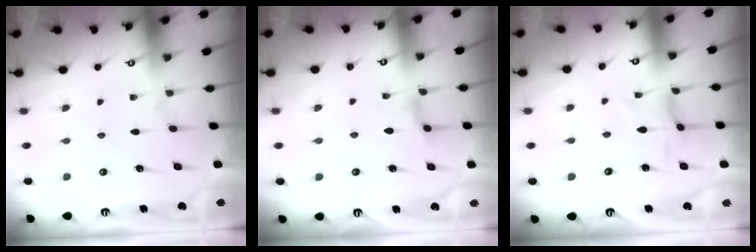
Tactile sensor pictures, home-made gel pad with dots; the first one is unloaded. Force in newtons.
{"total": 2.7, "press": 2.6, "slide": 0.5}
{"total": 0.7, "press": 0.6, "slide": 0.3}